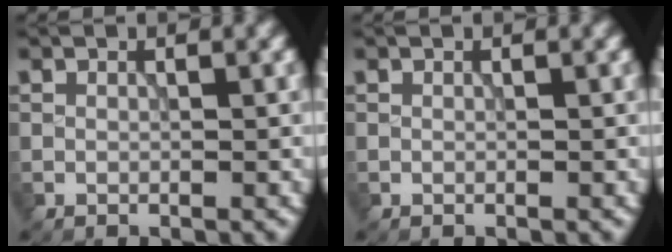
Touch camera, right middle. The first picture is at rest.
{"total": 0.0}